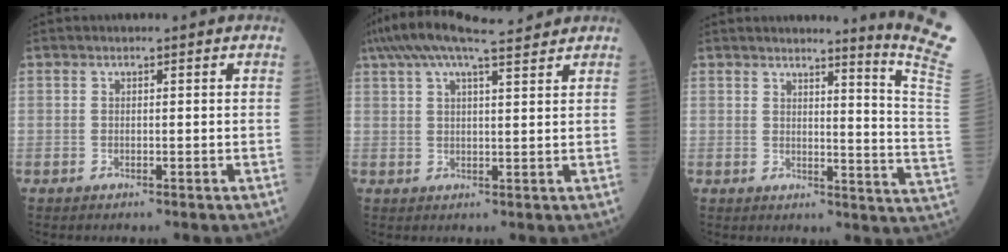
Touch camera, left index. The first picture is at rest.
{"total": 12.5, "force": [10.5, 0.9, 6.6], "torque": [-0.126, 0.041, 0.165]}
{"total": 11.4, "force": [9.2, -4.4, 5.0], "torque": [-0.071, -0.115, 0.093]}